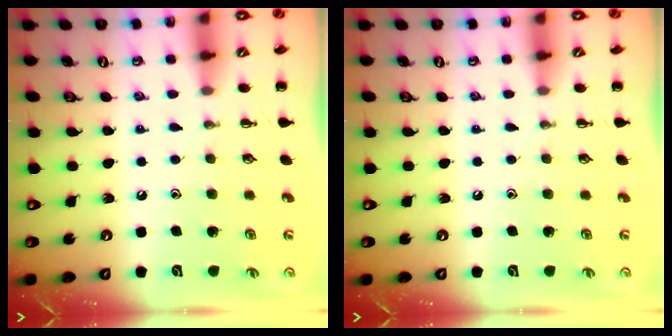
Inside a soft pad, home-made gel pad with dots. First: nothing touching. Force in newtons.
{"total": 0.0}